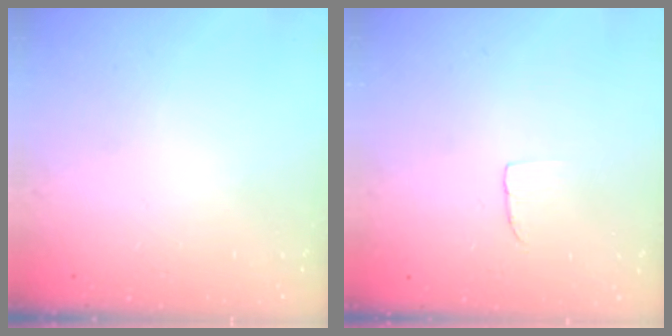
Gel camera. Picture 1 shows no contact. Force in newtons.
{"total": 3.1, "press": 3.0, "slide": 0.3}